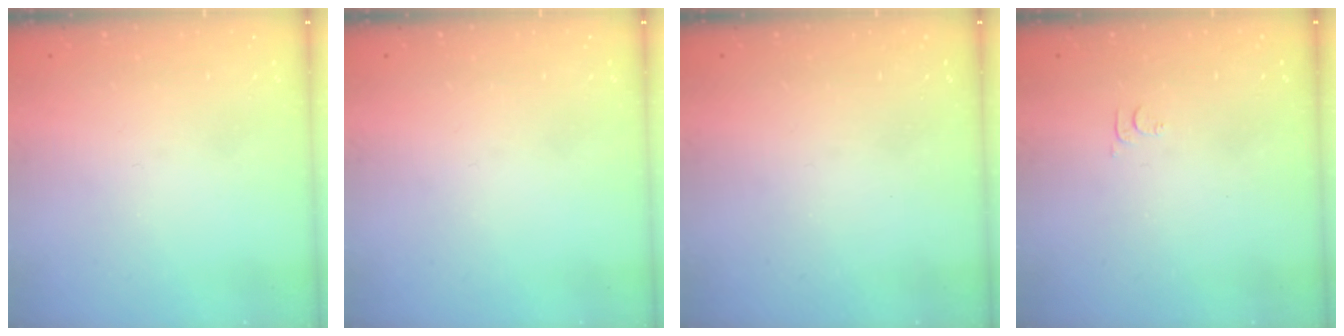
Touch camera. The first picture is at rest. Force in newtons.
{"total": 0.0}
{"total": 0.0}
{"total": 4.6, "press": 4.6, "slide": 0.6}